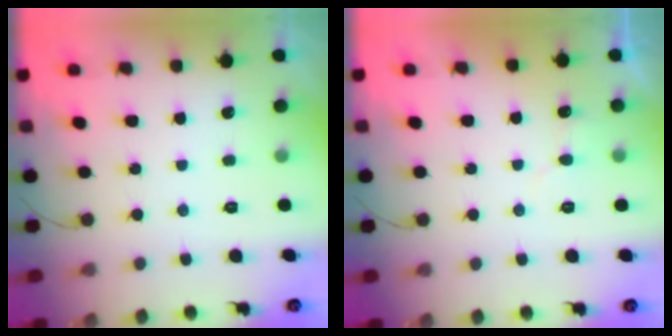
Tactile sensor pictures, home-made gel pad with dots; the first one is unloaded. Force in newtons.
{"total": 4.5, "press": 4.5, "slide": 0.5}